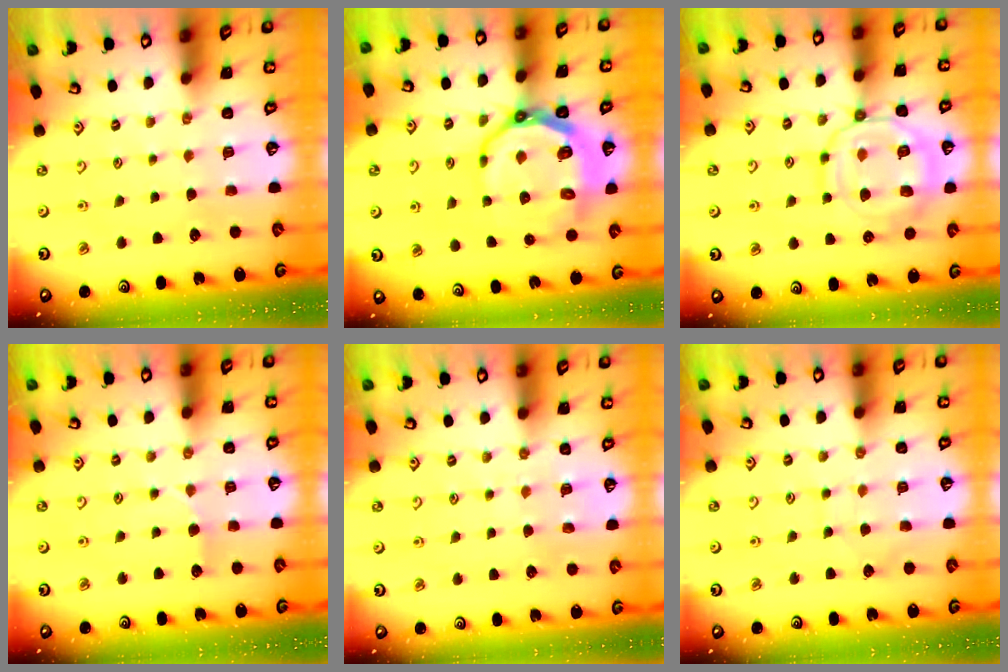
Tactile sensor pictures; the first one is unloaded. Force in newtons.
{"total": 14.4, "press": 13.9, "slide": 3.9}
{"total": 14.1, "press": 14.0, "slide": 1.5}
{"total": 4.5, "press": 4.4, "slide": 0.5}
{"total": 5.5, "press": 5.4, "slide": 0.6}
{"total": 5.0, "press": 5.0, "slide": 0.5}